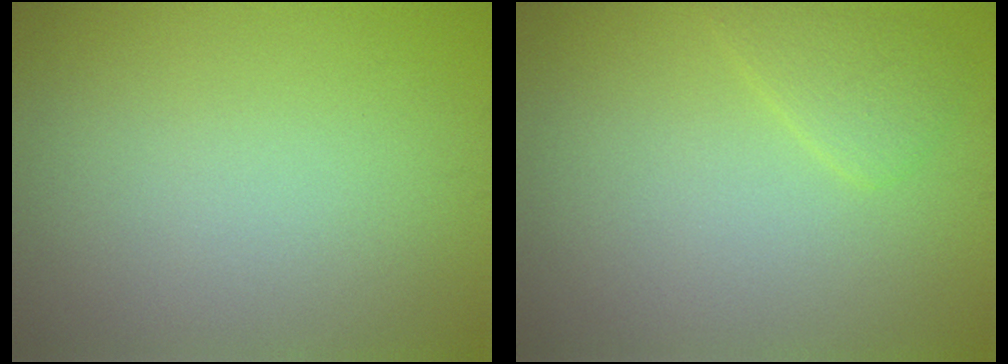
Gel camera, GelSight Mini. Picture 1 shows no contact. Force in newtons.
{"total": 1.6, "press": 1.6, "slide": 0.1}